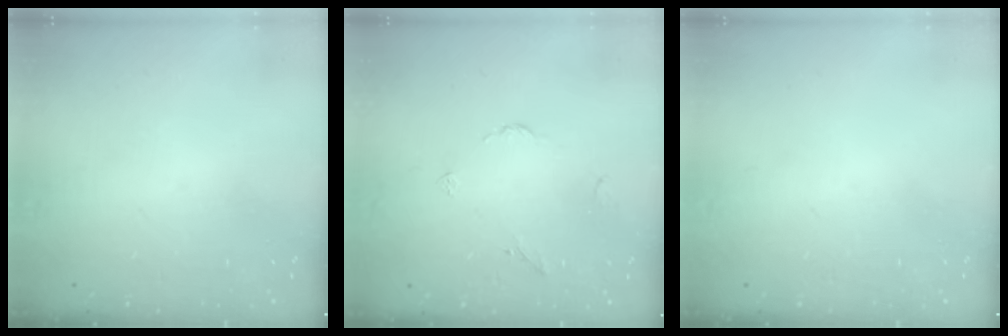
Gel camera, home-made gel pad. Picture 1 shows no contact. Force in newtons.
{"total": 3.6, "press": 3.6, "slide": 0.5}
{"total": 0.0}